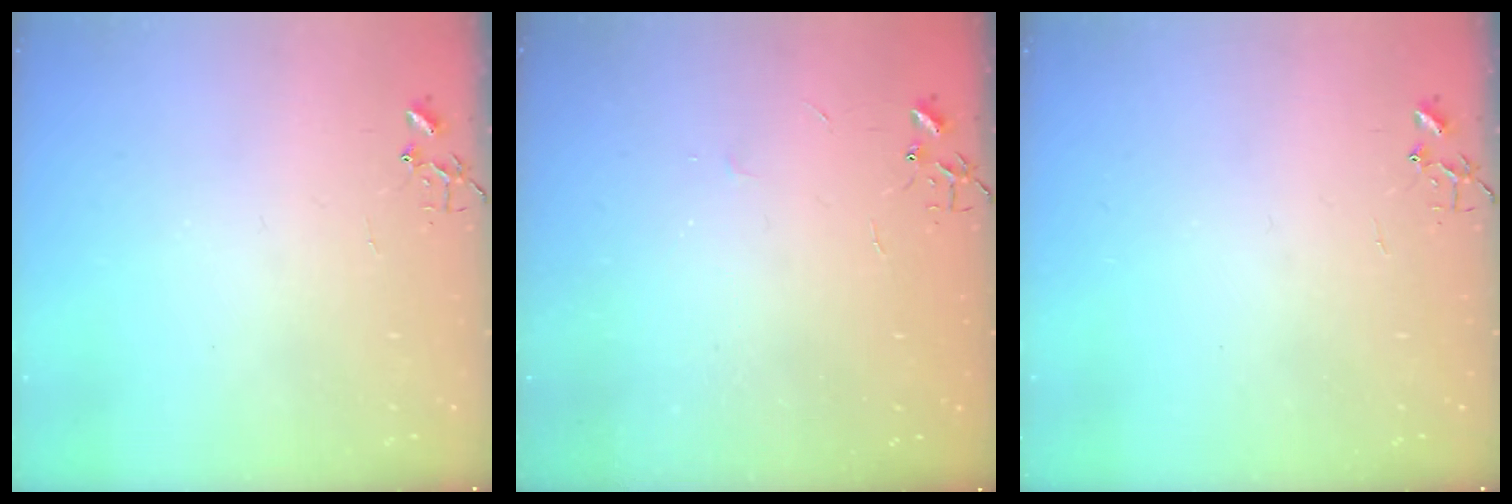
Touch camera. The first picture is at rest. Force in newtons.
{"total": 2.1, "press": 2.1, "slide": 0.4}
{"total": 0.0}